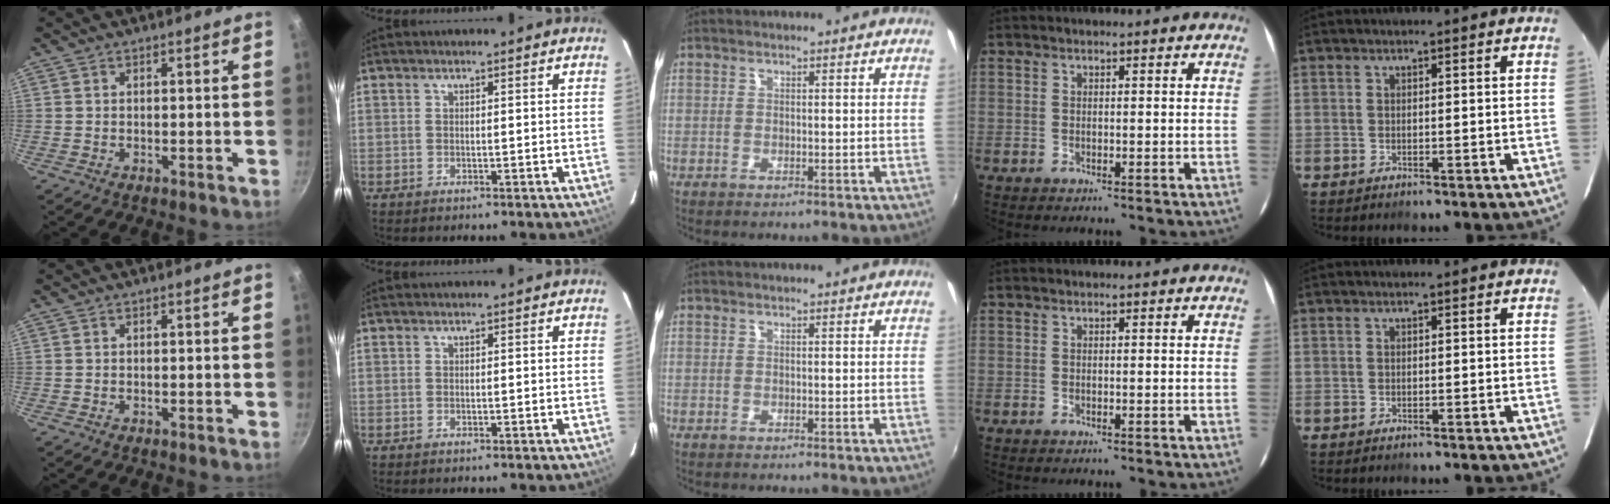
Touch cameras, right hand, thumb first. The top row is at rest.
{}